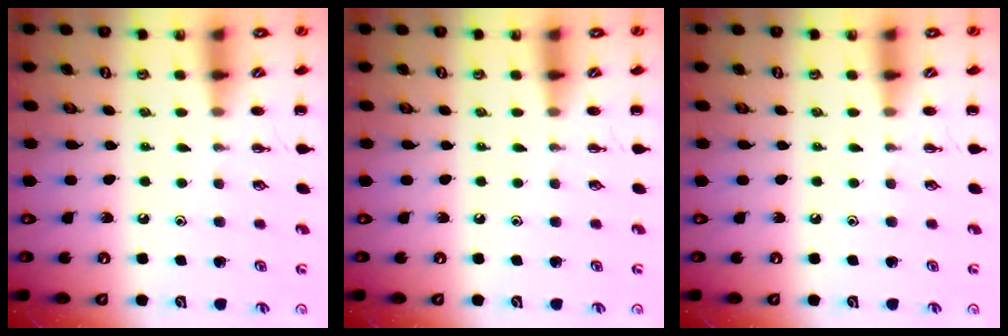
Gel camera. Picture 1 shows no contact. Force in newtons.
{"total": 0.0}
{"total": 0.0}